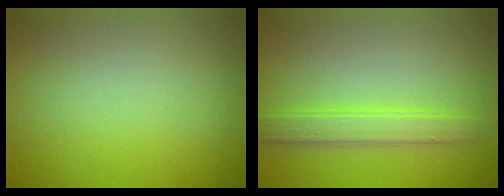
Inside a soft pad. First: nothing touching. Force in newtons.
{"total": 2.8, "press": 2.8, "slide": 0.0}